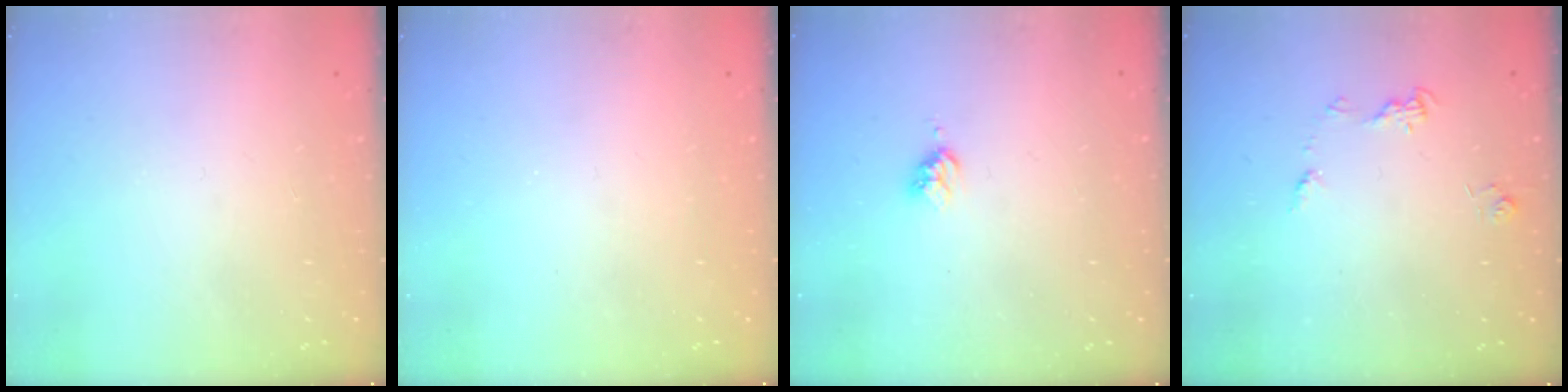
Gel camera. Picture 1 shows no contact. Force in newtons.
{"total": 0.0}
{"total": 3.6, "press": 3.5, "slide": 0.4}
{"total": 5.7, "press": 5.7, "slide": 0.6}